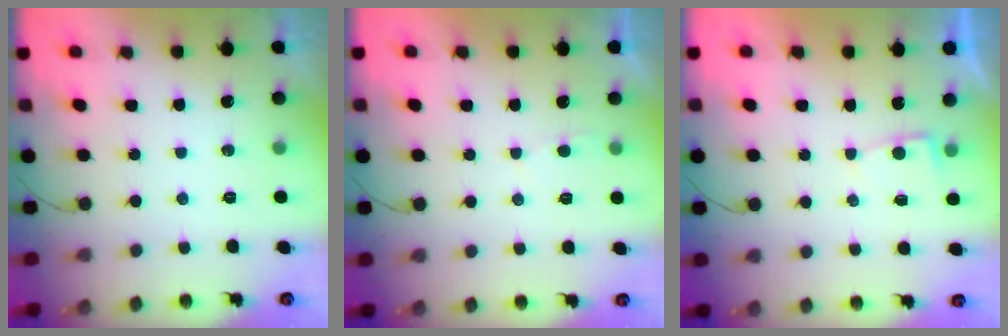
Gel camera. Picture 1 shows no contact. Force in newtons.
{"total": 2.5, "press": 2.5, "slide": 0.2}
{"total": 1.8, "press": 1.8, "slide": 0.2}